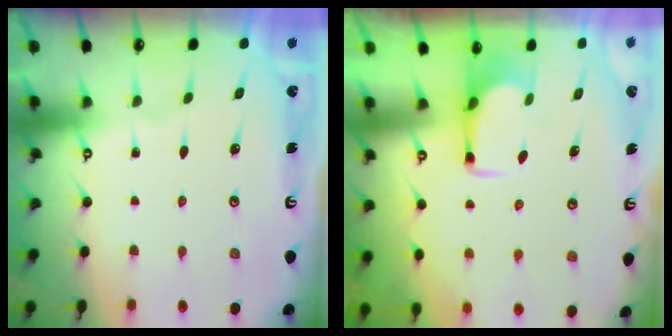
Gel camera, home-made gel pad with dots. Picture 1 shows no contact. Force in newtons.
{"total": 2.9, "press": 2.9, "slide": 0.5}